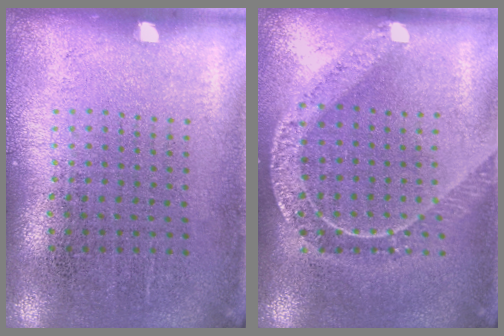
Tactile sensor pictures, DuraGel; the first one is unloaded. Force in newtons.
{"total": 1.7, "press": 1.5, "slide": 0.8}